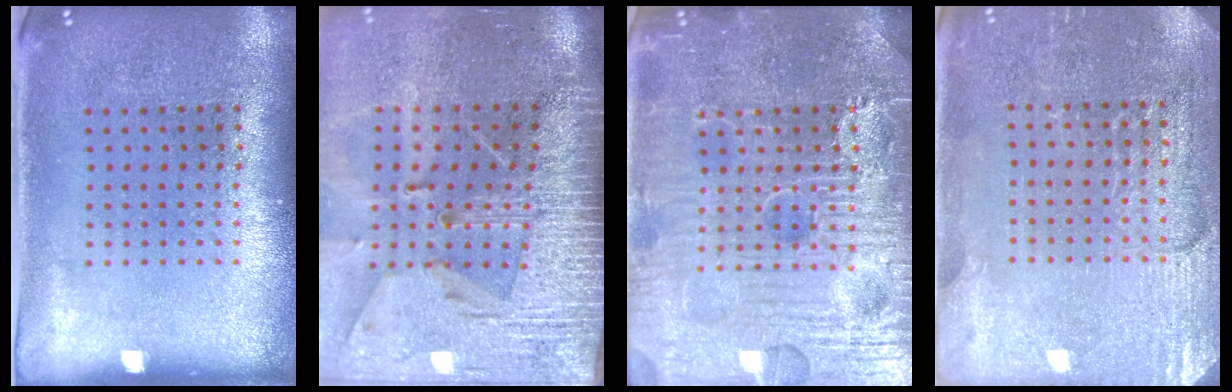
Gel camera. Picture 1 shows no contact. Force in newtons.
{"total": 4.1, "press": 3.5, "slide": 2.2}
{"total": 7.9, "press": 7.8, "slide": 0.9}
{"total": 2.9, "press": 2.9, "slide": 0.3}